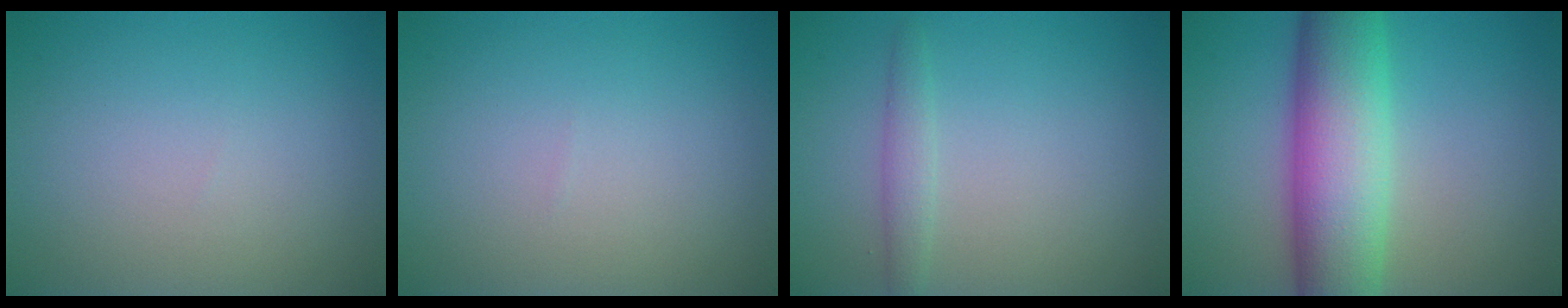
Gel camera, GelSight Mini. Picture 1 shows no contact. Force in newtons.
{"total": 0.0}
{"total": 1.5, "press": 1.5, "slide": 0.1}
{"total": 10.4, "press": 10.4, "slide": 0.1}